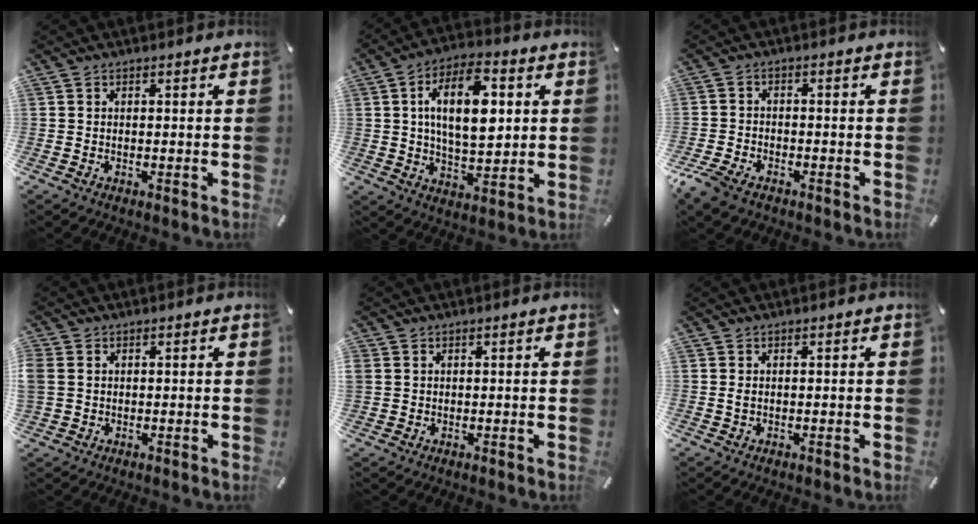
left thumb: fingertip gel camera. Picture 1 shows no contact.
{"total": 15.4, "force": [3.4, 8.2, 12.6], "torque": [-0.218, 0.001, 0.052]}
{"total": 5.1, "force": [-3.7, 2.7, 2.3], "torque": [-0.068, 0.009, -0.076]}
{"total": 3.2, "force": [0.9, 2.9, 1.1], "torque": [-0.023, 0.006, 0.019]}
{"total": 1.7, "force": [0.8, 1.5, 0.0], "torque": [-0.002, 0.003, 0.014]}
{"total": 0.9, "force": [0.3, 0.3, 0.8], "torque": [-0.018, 0.001, 0.004]}